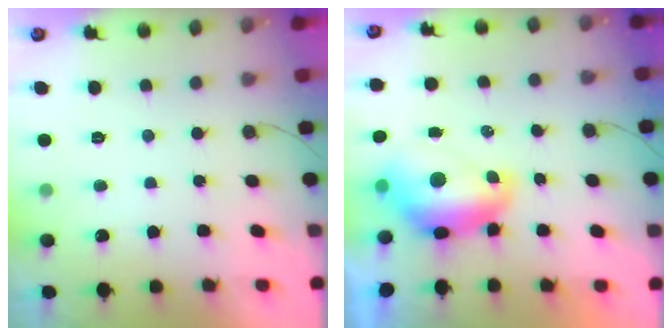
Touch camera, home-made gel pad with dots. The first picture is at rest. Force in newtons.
{"total": 9.8, "press": 9.8, "slide": 1.1}